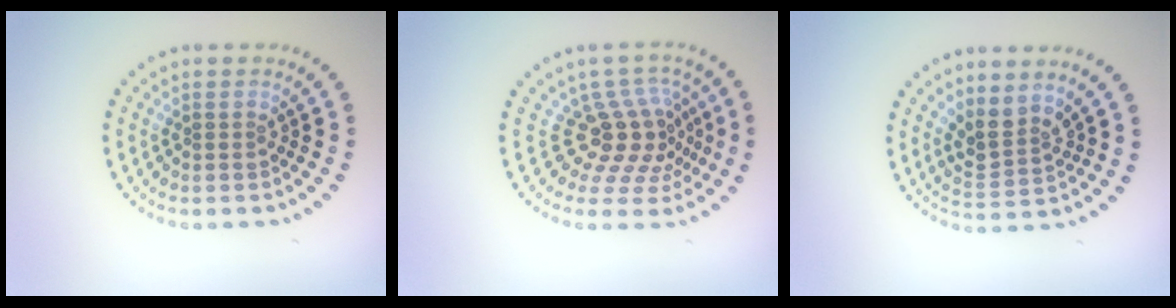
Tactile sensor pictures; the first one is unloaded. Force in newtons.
{"total": 4.5, "press": 3.3, "slide": 3.1}
{"total": 2.7, "press": 2.0, "slide": 1.8}